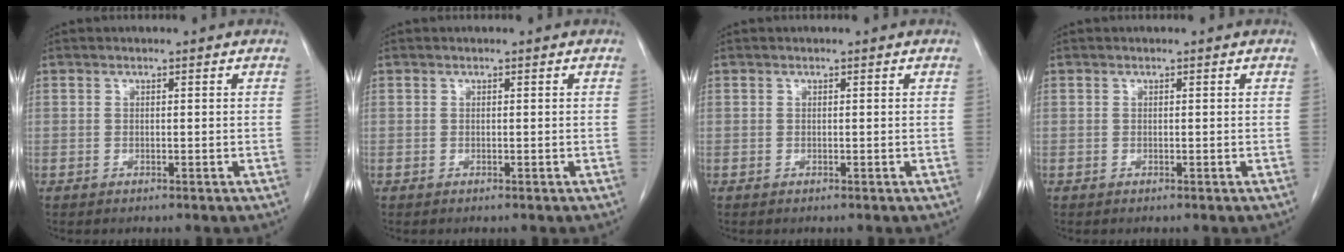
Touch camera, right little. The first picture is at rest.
{"total": 0.0}
{"total": 0.0}
{"total": 0.0}